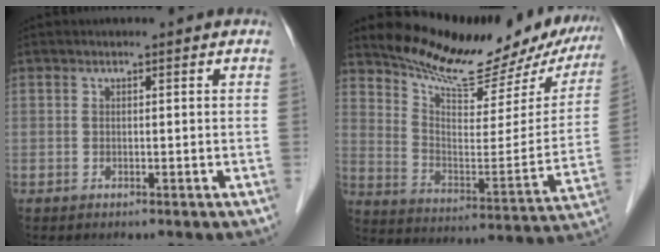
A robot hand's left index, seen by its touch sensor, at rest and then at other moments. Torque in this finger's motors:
{"motor_torque": [1.09, -1.05, 0.25, 0.06]}